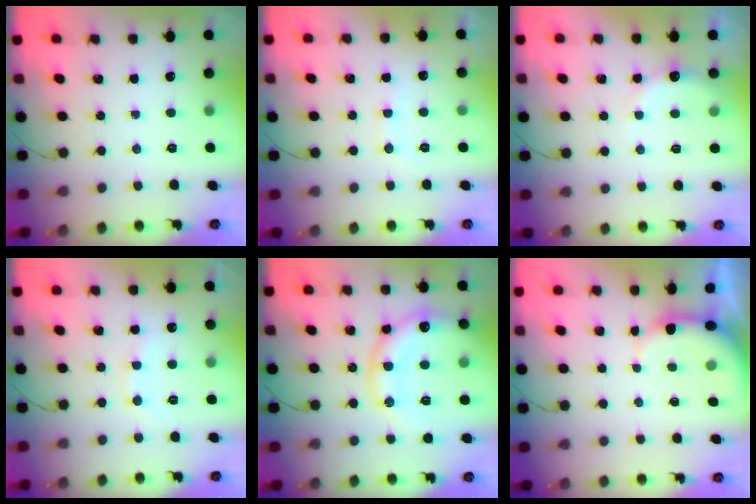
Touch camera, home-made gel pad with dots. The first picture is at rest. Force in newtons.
{"total": 6.9, "press": 6.8, "slide": 1.3}
{"total": 5.6, "press": 5.4, "slide": 1.3}
{"total": 7.0, "press": 6.9, "slide": 0.9}
{"total": 17.0, "press": 16.8, "slide": 2.4}
{"total": 4.8, "press": 4.7, "slide": 0.8}